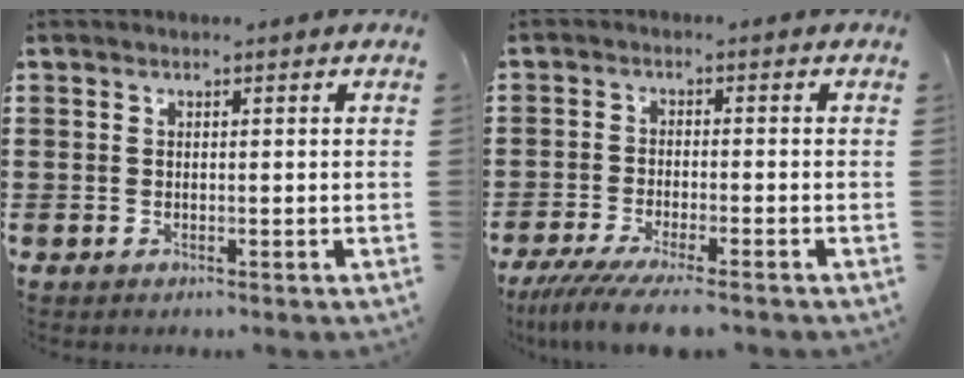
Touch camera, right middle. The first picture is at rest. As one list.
[{"total": 5.2, "force": [-4.5, -0.1, 2.6], "torque": [-0.062, -0.022, -0.087]}]